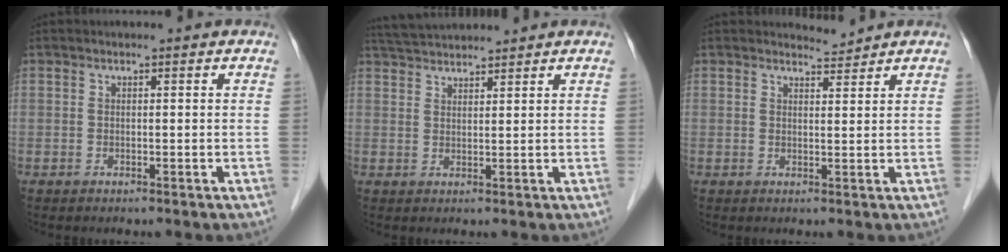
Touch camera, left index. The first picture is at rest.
{"total": 5.8, "force": [5.6, 0.2, 1.5], "torque": [-0.033, 0.037, 0.103]}
{"total": 1.9, "force": [1.8, -0.2, -0.5], "torque": [-0.002, -0.008, 0.032]}